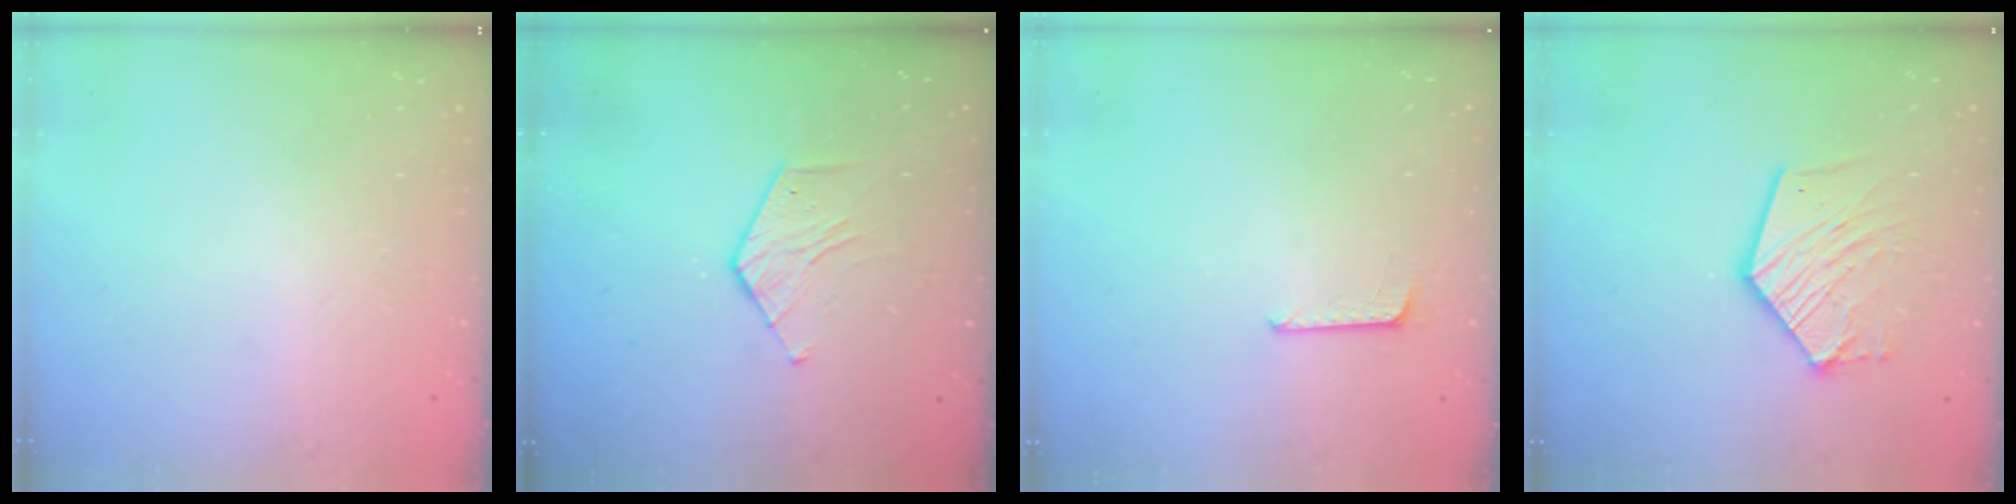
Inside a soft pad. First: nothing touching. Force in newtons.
{"total": 5.2, "press": 5.2, "slide": 0.5}
{"total": 5.0, "press": 5.0, "slide": 0.4}
{"total": 13.2, "press": 13.1, "slide": 1.4}